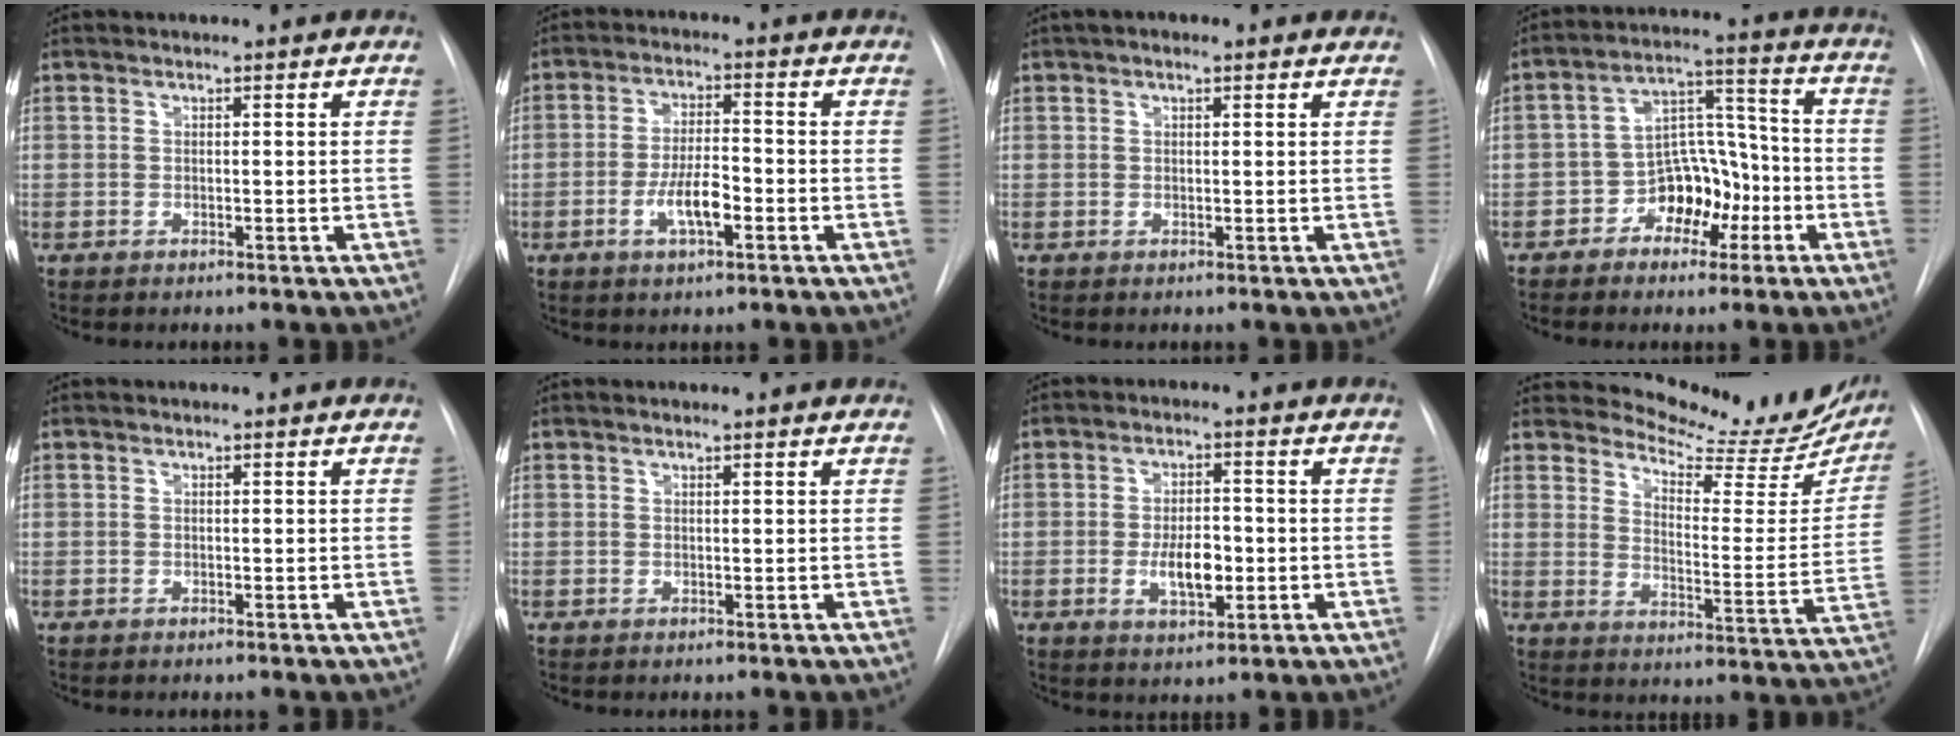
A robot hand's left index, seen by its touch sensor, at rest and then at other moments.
{"total": 5.9, "force": [-2.2, 1.6, 5.2], "torque": [-0.100, 0.002, -0.038]}
{"total": 2.7, "force": [1.6, 1.0, 1.9], "torque": [-0.034, 0.019, 0.023]}
{"total": 8.9, "force": [-3.9, 5.8, 5.5], "torque": [-0.095, 0.036, -0.061]}
{"total": 0.0}
{"total": 1.4, "force": [1.2, 0.1, 0.7], "torque": [-0.013, 0.016, 0.017]}
{"total": 6.0, "force": [-1.2, 2.7, 5.3], "torque": [-0.093, -0.001, -0.014]}
{"total": 18.5, "force": [17.3, 4.0, 5.4], "torque": [-0.061, -0.079, 0.203]}